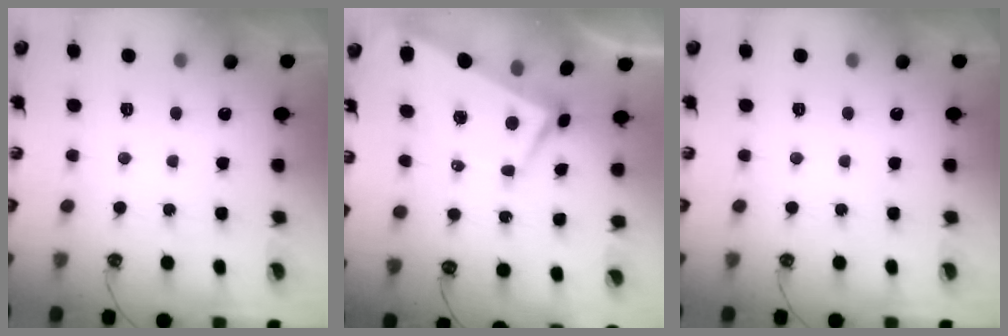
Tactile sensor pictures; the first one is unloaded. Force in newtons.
{"total": 1.4, "press": 1.0, "slide": 1.0}
{"total": 0.0}